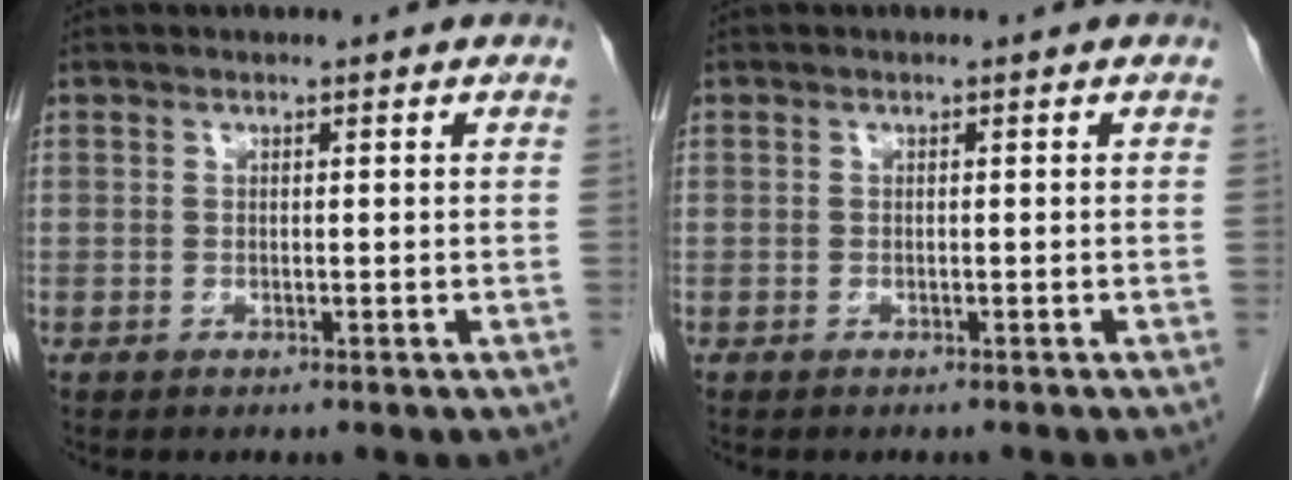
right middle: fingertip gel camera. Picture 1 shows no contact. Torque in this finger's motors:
{"motor_torque": [0.02, -0.01, -0.01, 0.00]}